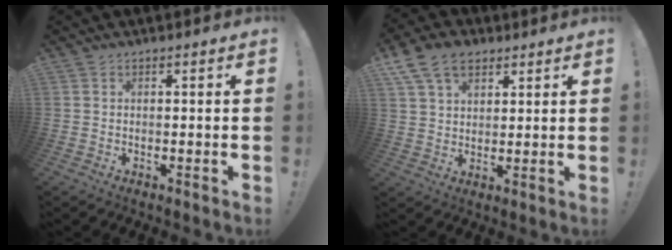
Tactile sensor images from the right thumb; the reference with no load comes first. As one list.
[{"total": 11.2, "force": [6.3, 7.4, 5.4], "torque": [-0.096, -0.020, 0.124]}]